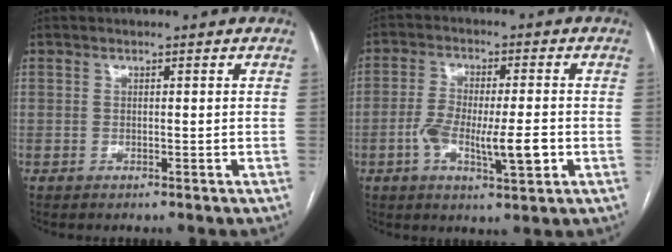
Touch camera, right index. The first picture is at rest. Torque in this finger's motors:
{"motor_torque": [0.26, -0.06, 0.25, 0.10]}